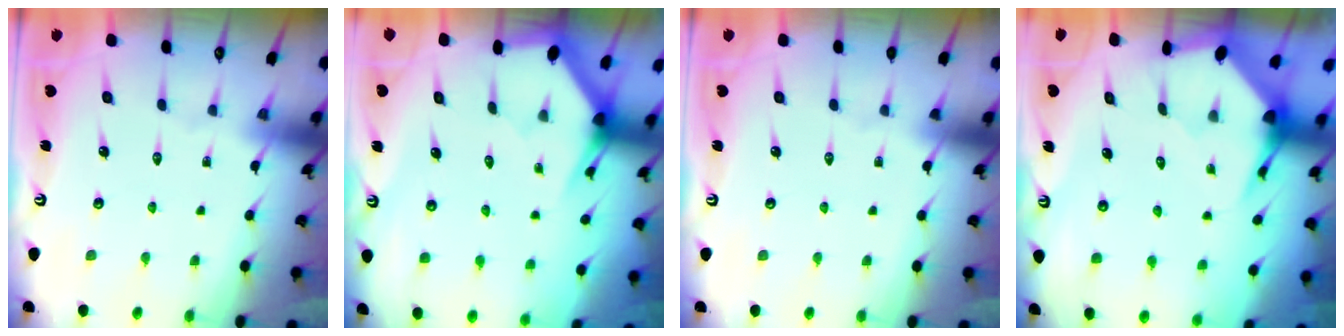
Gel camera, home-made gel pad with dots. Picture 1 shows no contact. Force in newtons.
{"total": 2.9, "press": 2.9, "slide": 0.1}
{"total": 0.0}
{"total": 3.6, "press": 3.6, "slide": 0.5}